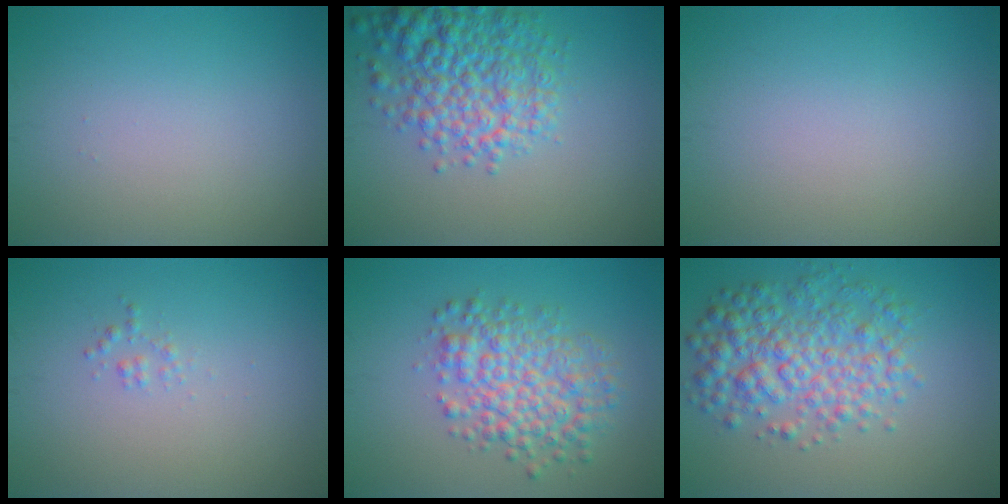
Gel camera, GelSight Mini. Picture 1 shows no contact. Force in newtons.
{"total": 6.4, "press": 6.4, "slide": 0.3}
{"total": 0.0}
{"total": 0.7, "press": 0.7, "slide": 0.0}
{"total": 5.7, "press": 5.7, "slide": 0.1}
{"total": 5.9, "press": 5.9, "slide": 0.1}